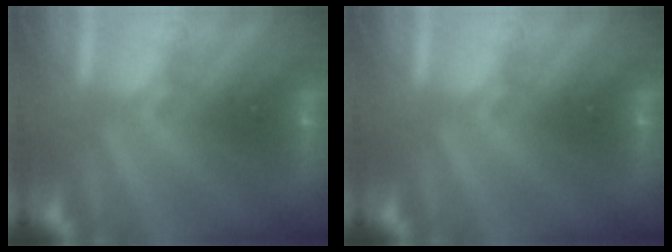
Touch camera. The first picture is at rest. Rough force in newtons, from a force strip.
{"total": 0.0}